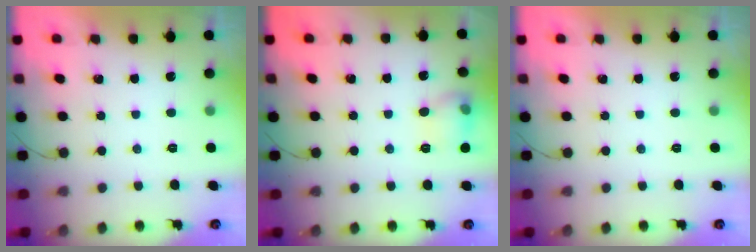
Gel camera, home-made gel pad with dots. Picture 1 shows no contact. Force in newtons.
{"total": 8.2, "press": 8.1, "slide": 0.6}
{"total": 0.0}